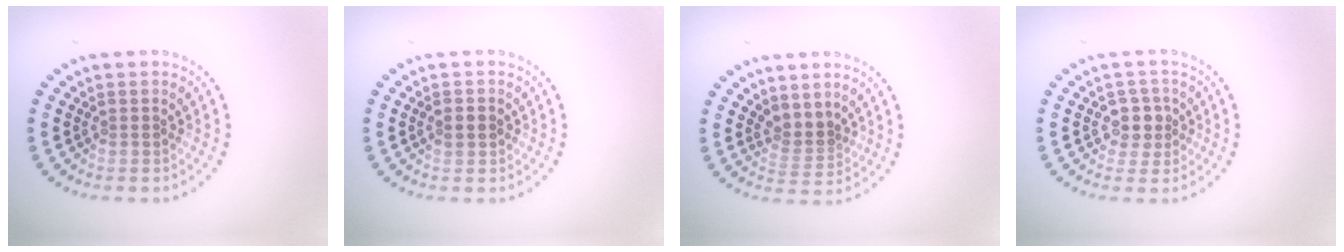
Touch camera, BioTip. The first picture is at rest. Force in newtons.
{"total": 1.1, "press": 1.1, "slide": 0.2}
{"total": 2.0, "press": 1.3, "slide": 1.6}
{"total": 2.3, "press": 2.0, "slide": 1.1}